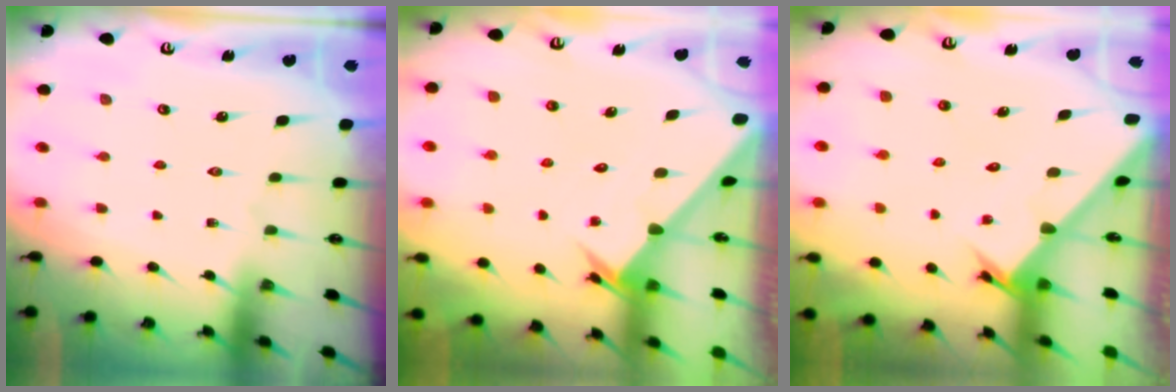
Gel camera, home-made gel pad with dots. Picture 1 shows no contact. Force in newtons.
{"total": 2.7, "press": 2.7, "slide": 0.2}
{"total": 2.6, "press": 2.6, "slide": 0.3}